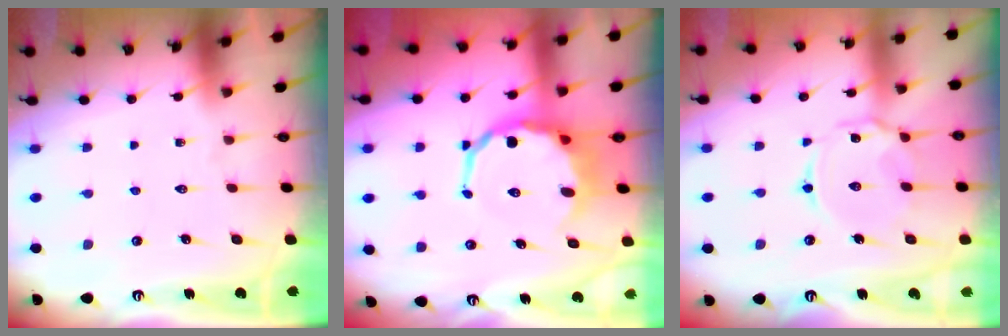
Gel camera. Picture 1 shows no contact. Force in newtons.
{"total": 8.6, "press": 8.3, "slide": 2.2}
{"total": 7.5, "press": 7.4, "slide": 0.5}